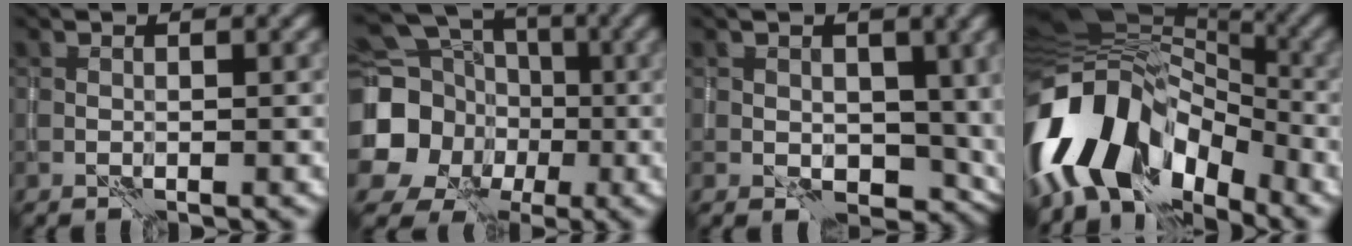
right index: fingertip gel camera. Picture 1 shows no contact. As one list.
[{"total": 18.6, "force": [-1.1, 17.5, 6.1], "torque": [-0.177, -0.002, -0.059]}, {"total": 5.4, "force": [-0.6, 3.9, 3.6], "torque": [-0.030, -0.012, -0.003]}, {"total": 12.2, "force": [-5.2, 7.7, 8.0], "torque": [-0.157, 0.015, -0.109]}]